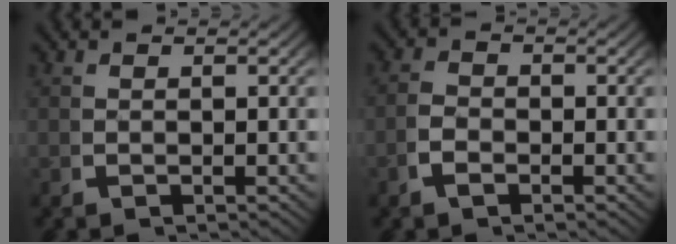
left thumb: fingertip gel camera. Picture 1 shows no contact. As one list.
[{"total": 1.6, "force": [-0.8, 1.0, 1.0], "torque": [-0.024, -0.005, -0.018]}]